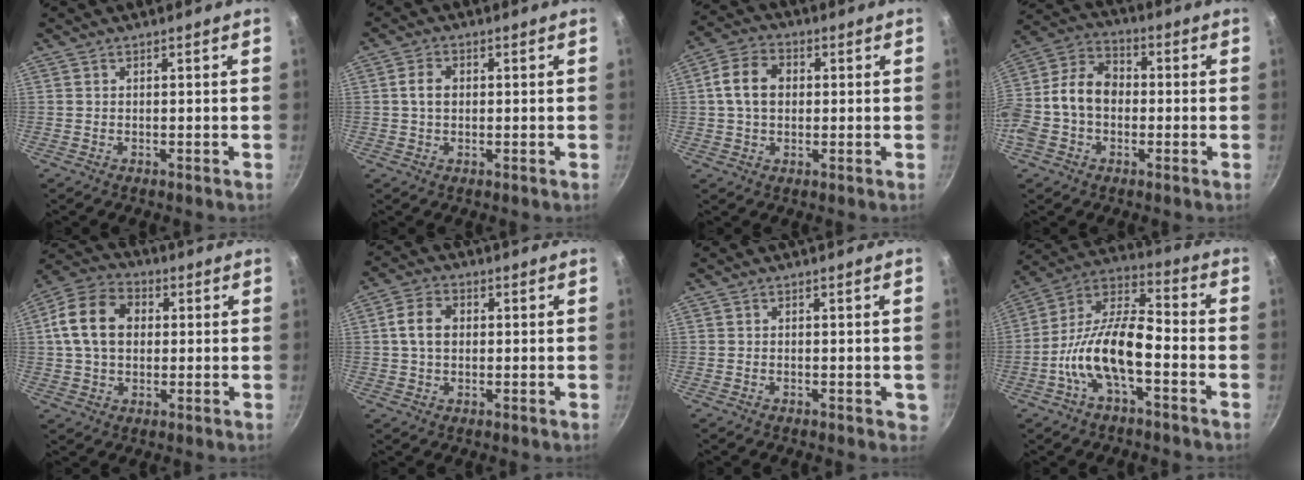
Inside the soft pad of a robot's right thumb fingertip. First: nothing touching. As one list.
[{"total": 3.5, "force": [0.3, 2.5, 2.4], "torque": [-0.039, 0.007, 0.003]}, {"total": 8.3, "force": [1.0, 6.1, 5.5], "torque": [-0.090, 0.016, 0.009]}, {"total": 14.0, "force": [-1.4, 10.2, 9.4], "torque": [-0.156, 0.044, -0.045]}, {"total": 12.9, "force": [1.9, 9.5, 8.5], "torque": [-0.135, 0.018, 0.020]}, {"total": 6.0, "force": [0.6, 4.4, 4.1], "torque": [-0.066, 0.013, 0.005]}, {"total": 1.8, "force": [-0.8, 0.9, 1.3], "torque": [-0.006, 0.009, -0.006]}, {"total": 15.1, "force": [-4.9, 6.4, 12.8], "torque": [-0.229, 0.046, -0.109]}]